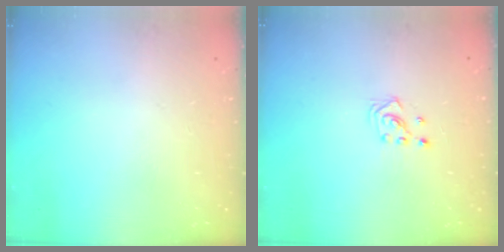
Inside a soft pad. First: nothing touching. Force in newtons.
{"total": 2.6, "press": 2.6, "slide": 0.3}